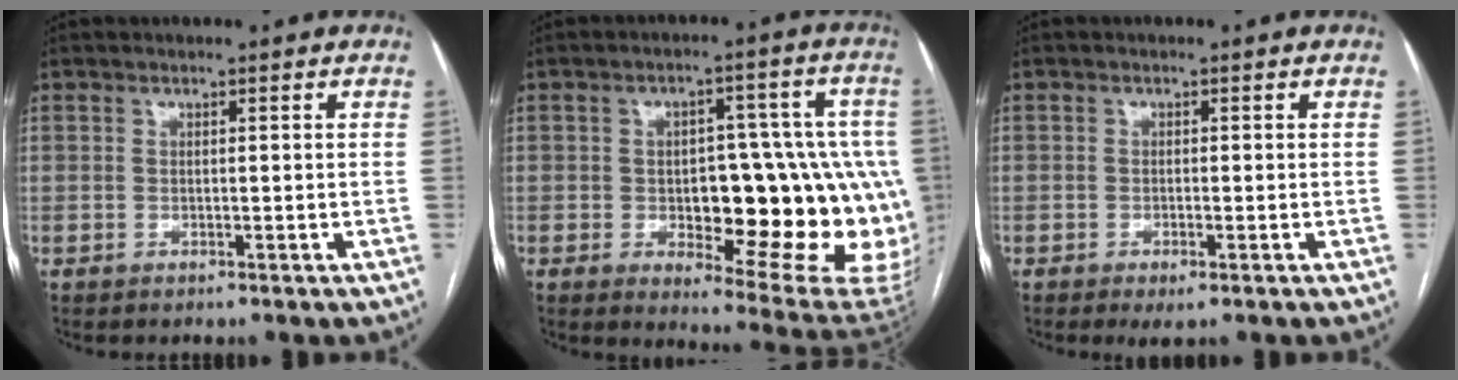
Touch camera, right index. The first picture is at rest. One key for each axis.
{"total": 22.1, "fx": -2.1, "fy": 8.0, "fz": 20.5, "tx": -0.177, "ty": 0.030, "tz": 0.003}
{"total": 2.1, "fx": -1.1, "fy": 0.4, "fz": 1.8, "tx": -0.027, "ty": -0.003, "tz": -0.014}